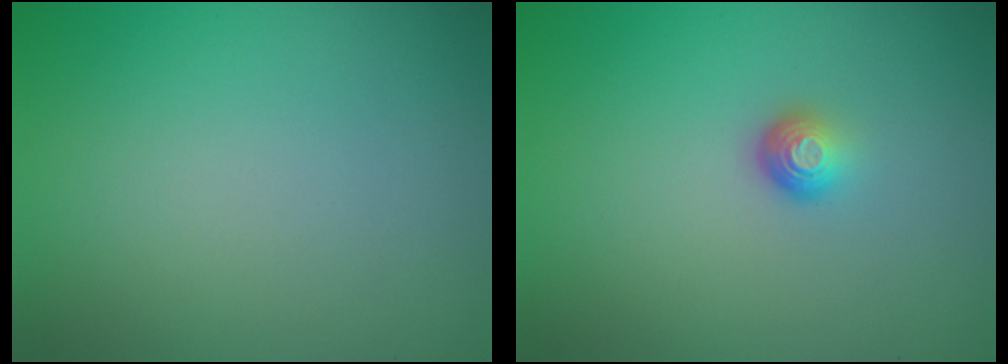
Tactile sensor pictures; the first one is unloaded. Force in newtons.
{"total": 1.6, "press": 1.0, "slide": 1.2}